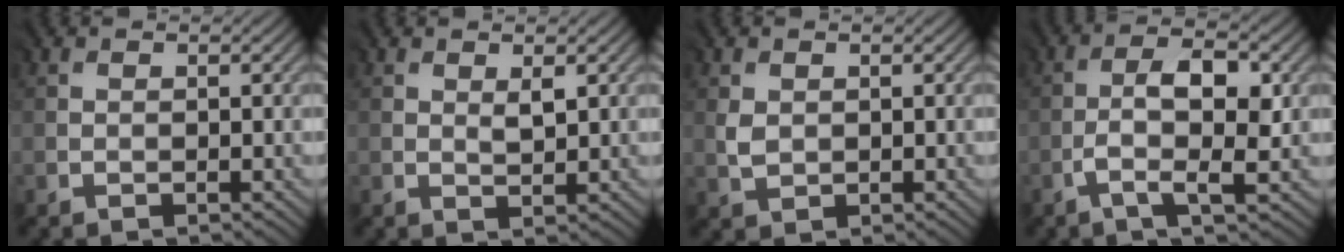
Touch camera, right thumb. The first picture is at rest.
{"total": 1.6, "force": [0.9, 0.6, 1.1], "torque": [-0.021, -0.006, 0.021]}
{"total": 1.4, "force": [0.5, 1.2, 0.5], "torque": [-0.014, -0.003, 0.011]}
{"total": 5.3, "force": [-0.9, 1.5, 5.0], "torque": [-0.093, 0.012, -0.019]}